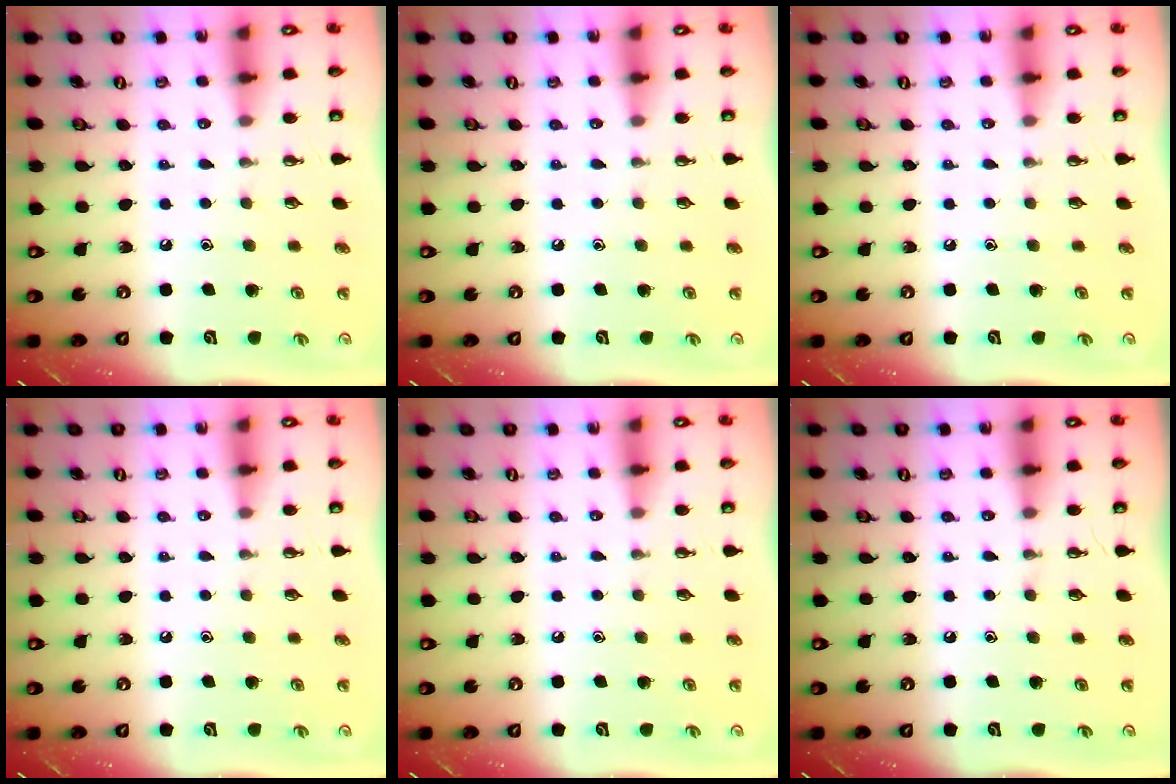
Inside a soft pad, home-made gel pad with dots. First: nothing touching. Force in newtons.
{"total": 0.0}
{"total": 0.0}
{"total": 0.0}
{"total": 0.0}
{"total": 0.0}